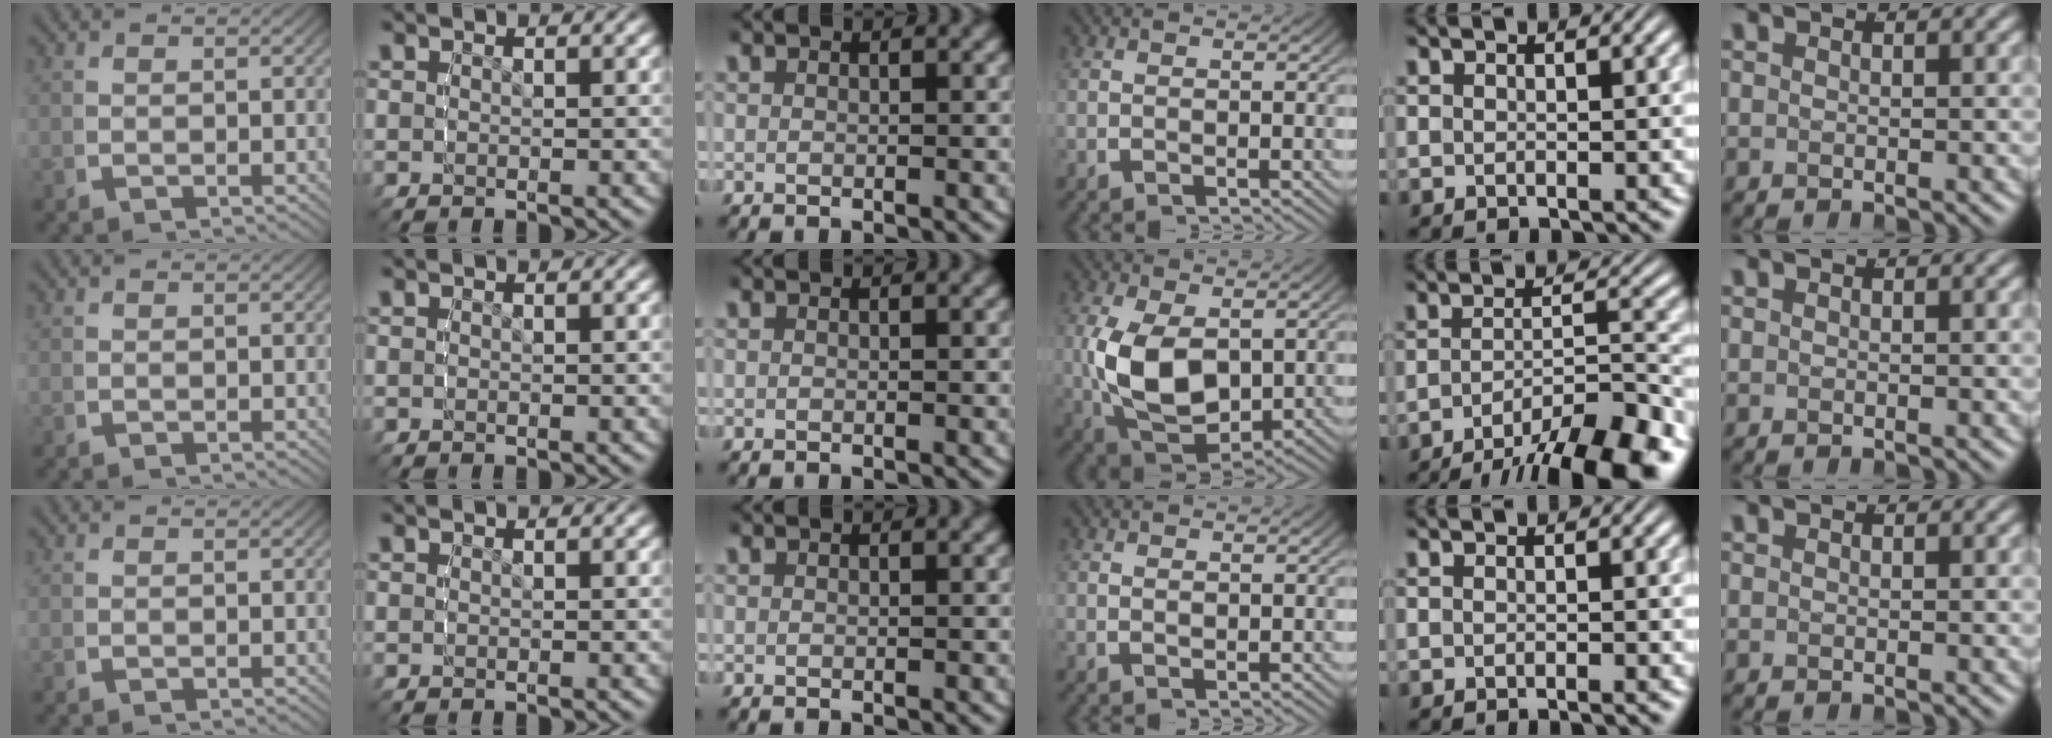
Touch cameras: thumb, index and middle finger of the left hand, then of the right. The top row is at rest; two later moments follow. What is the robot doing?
{"motion": "lift_and_place", "object": "markers"}